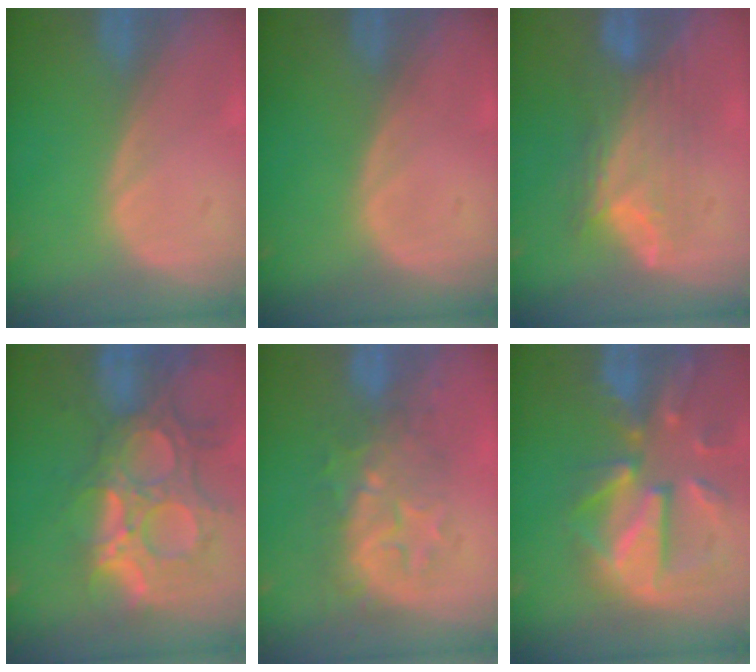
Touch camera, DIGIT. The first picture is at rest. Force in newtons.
{"total": 0.0}
{"total": 7.1, "press": 6.9, "slide": 1.6}
{"total": 13.4, "press": 11.4, "slide": 7.0}
{"total": 8.8, "press": 7.9, "slide": 4.0}
{"total": 12.2, "press": 10.6, "slide": 5.9}